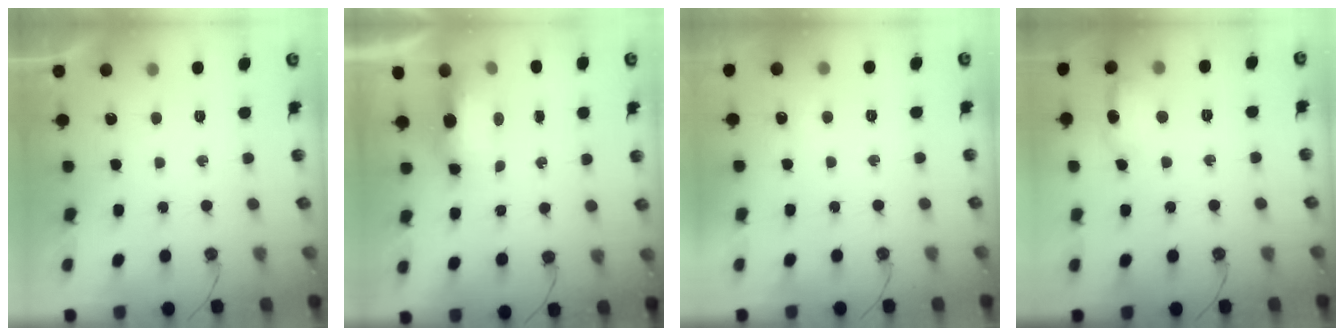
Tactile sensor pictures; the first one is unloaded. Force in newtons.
{"total": 15.6, "press": 9.1, "slide": 12.7}
{"total": 2.7, "press": 2.7, "slide": 0.6}
{"total": 11.7, "press": 11.6, "slide": 1.0}